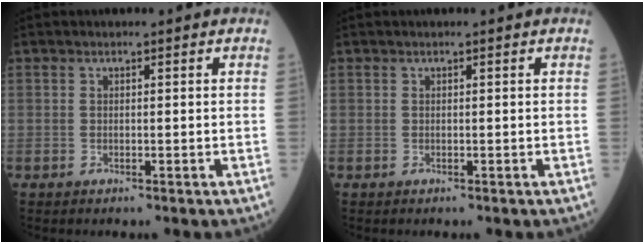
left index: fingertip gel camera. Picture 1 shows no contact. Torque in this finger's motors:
{"motor_torque": [0.00, 0.00, 0.00, 0.00]}